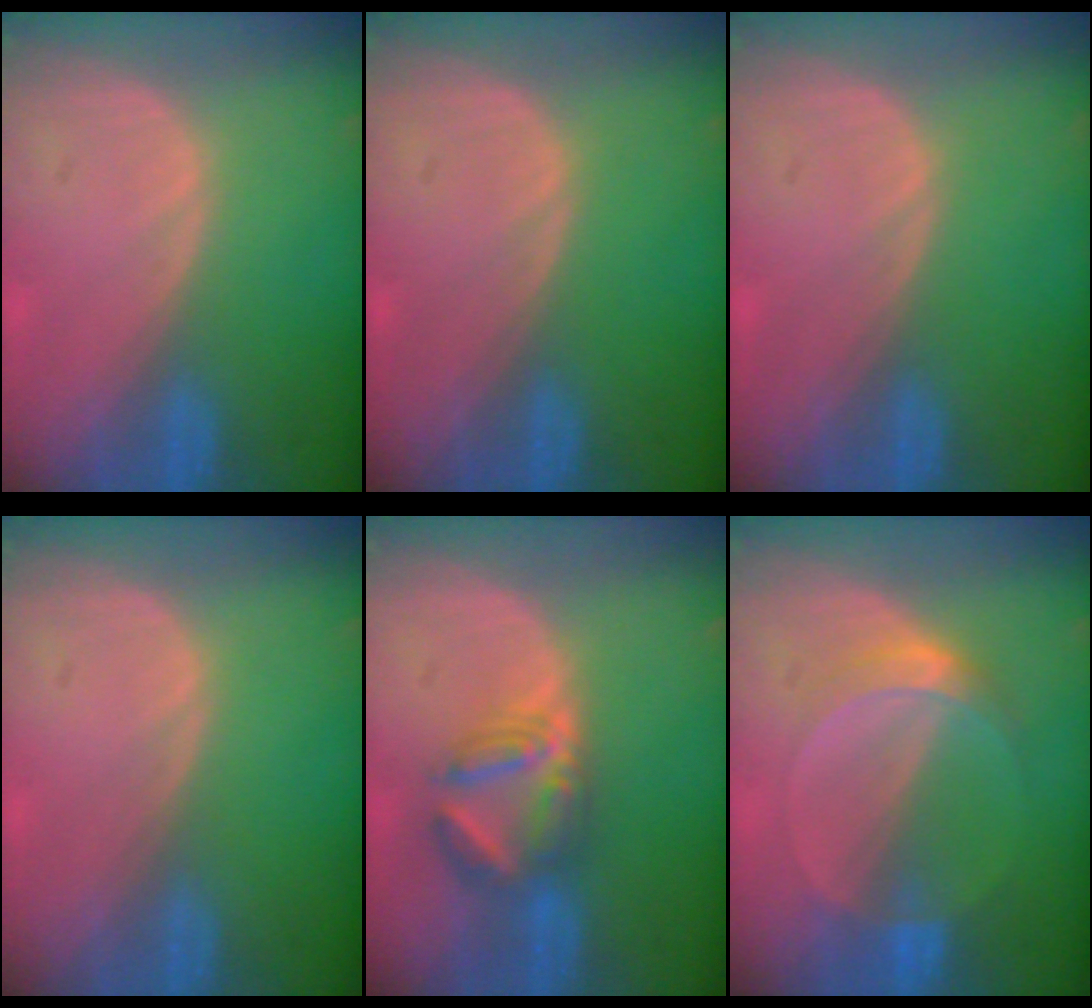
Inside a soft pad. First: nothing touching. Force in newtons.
{"total": 0.0}
{"total": 0.0}
{"total": 0.0}
{"total": 5.9, "press": 5.8, "slide": 0.9}
{"total": 5.0, "press": 4.6, "slide": 2.0}